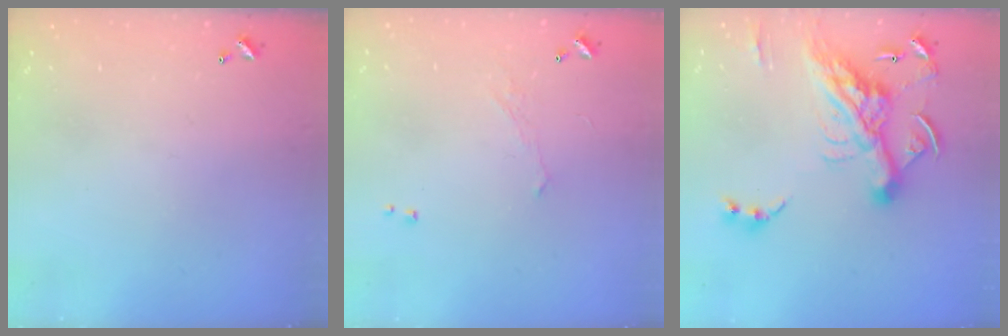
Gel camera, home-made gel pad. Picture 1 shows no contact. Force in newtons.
{"total": 0.9, "press": 0.7, "slide": 0.5}
{"total": 18.2, "press": 18.0, "slide": 2.7}